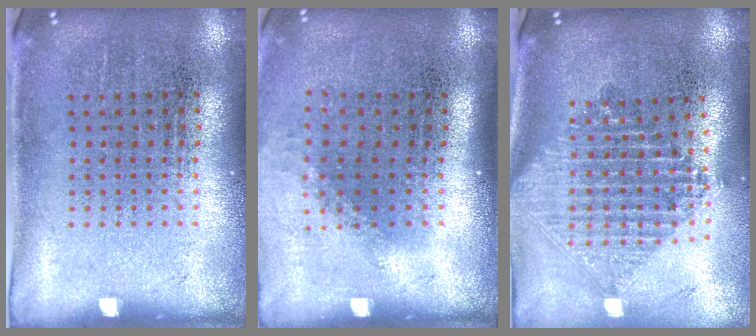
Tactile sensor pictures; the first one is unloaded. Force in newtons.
{"total": 1.1, "press": 0.9, "slide": 0.7}
{"total": 2.2, "press": 1.7, "slide": 1.4}